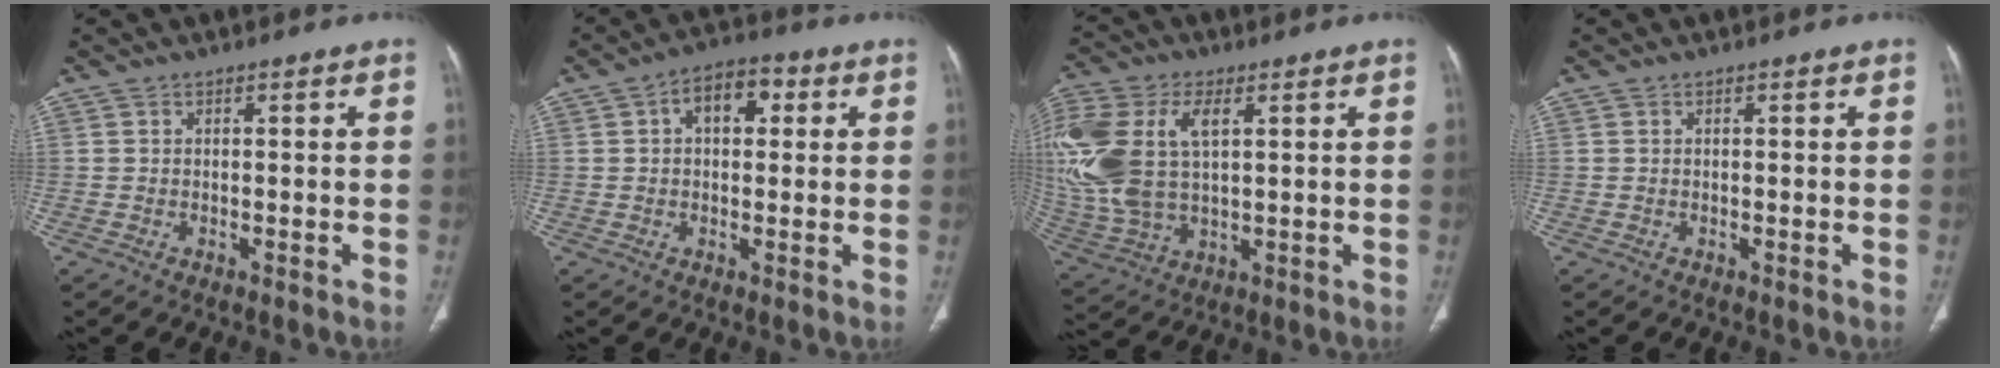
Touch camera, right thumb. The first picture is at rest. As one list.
[{"total": 7.3, "force": [1.8, 4.4, 5.5], "torque": [-0.070, 0.017, 0.021]}, {"total": 22.0, "force": [4.7, 12.8, 17.4], "torque": [-0.432, 0.004, 0.091]}, {"total": 0.0}]